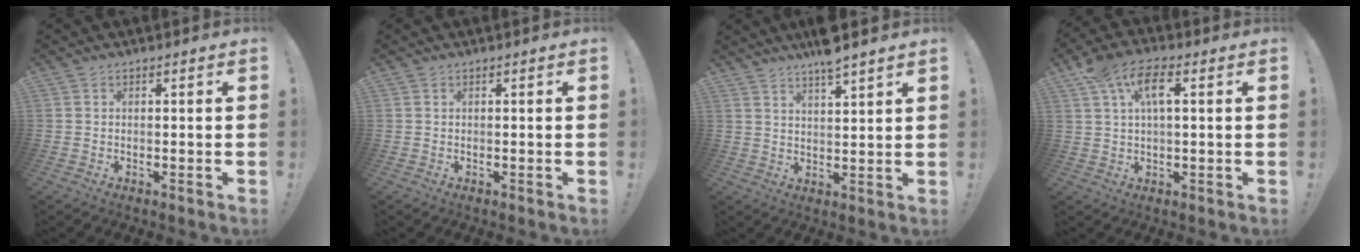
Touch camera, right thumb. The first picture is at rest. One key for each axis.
{"total": 0.0}
{"total": 6.3, "fx": 5.5, "fy": 0.2, "fz": 3.2, "tx": -0.051, "ty": -0.034, "tz": 0.094}
{"total": 9.4, "fx": 3.5, "fy": 4.3, "fz": 7.6, "tx": -0.143, "ty": 0.004, "tz": 0.064}